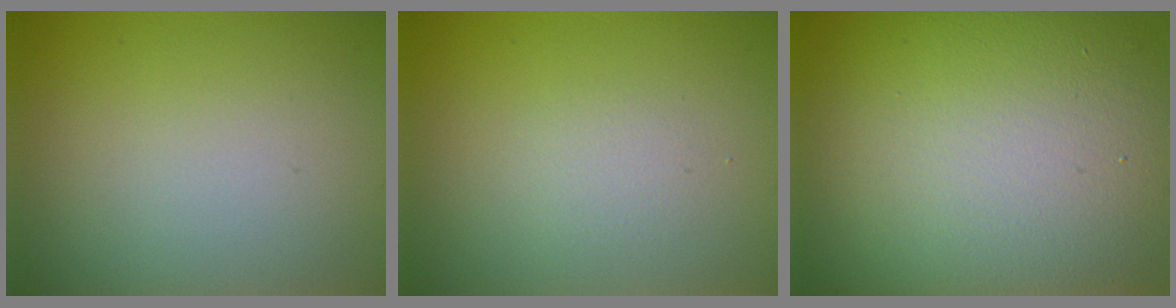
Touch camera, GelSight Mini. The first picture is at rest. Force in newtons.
{"total": 1.1, "press": 1.1, "slide": 0.0}
{"total": 15.9, "press": 15.9, "slide": 0.8}